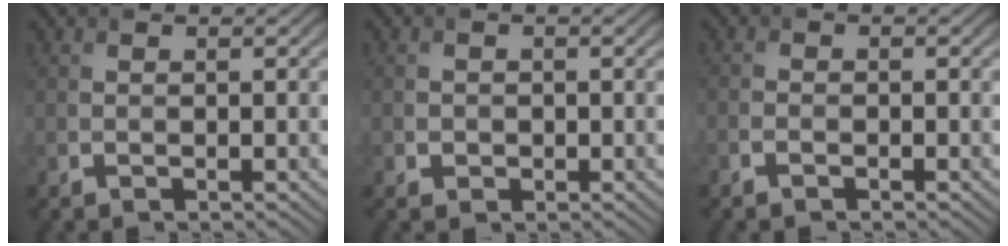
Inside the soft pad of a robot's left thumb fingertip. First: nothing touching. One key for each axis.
{"total": 1.2, "fx": -0.1, "fy": 1.1, "fz": 0.2, "tx": 0.004, "ty": 0.001, "tz": 0.000}
{"total": 0.9, "fx": -0.7, "fy": 0.4, "fz": 0.4, "tx": -0.006, "ty": 0.002, "tz": -0.021}